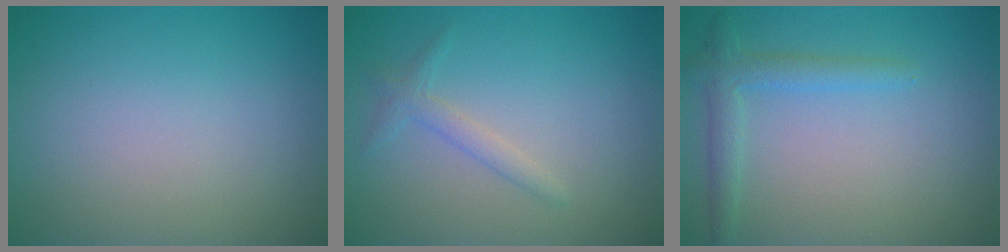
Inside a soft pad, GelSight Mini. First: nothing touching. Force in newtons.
{"total": 1.4, "press": 1.4, "slide": 0.1}
{"total": 2.3, "press": 2.3, "slide": 0.2}